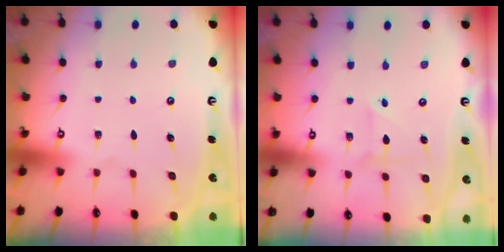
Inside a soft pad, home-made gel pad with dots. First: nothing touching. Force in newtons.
{"total": 2.7, "press": 2.5, "slide": 1.0}